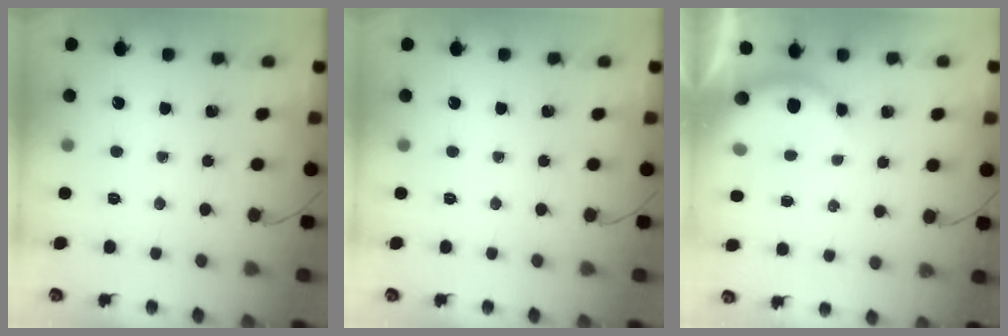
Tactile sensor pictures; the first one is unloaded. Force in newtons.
{"total": 0.0}
{"total": 5.5, "press": 5.4, "slide": 0.9}